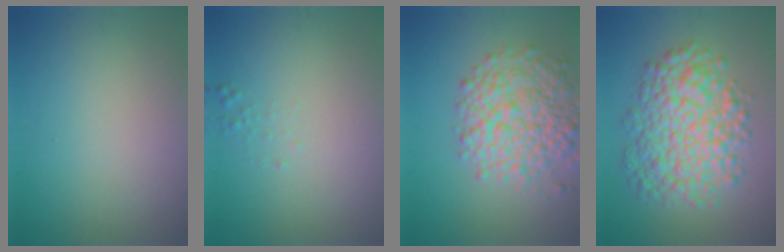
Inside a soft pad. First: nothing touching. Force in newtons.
{"total": 0.5, "press": 0.5, "slide": 0.0}
{"total": 6.4, "press": 6.4, "slide": 0.3}
{"total": 7.6, "press": 7.6, "slide": 0.2}